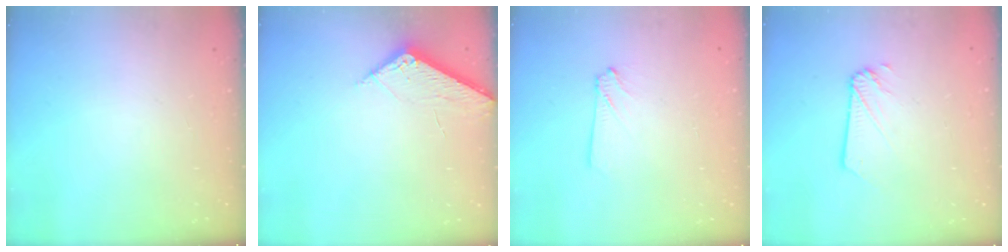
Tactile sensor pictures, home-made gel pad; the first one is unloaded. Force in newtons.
{"total": 4.9, "press": 4.9, "slide": 0.6}
{"total": 2.9, "press": 2.9, "slide": 0.4}
{"total": 2.2, "press": 2.2, "slide": 0.0}